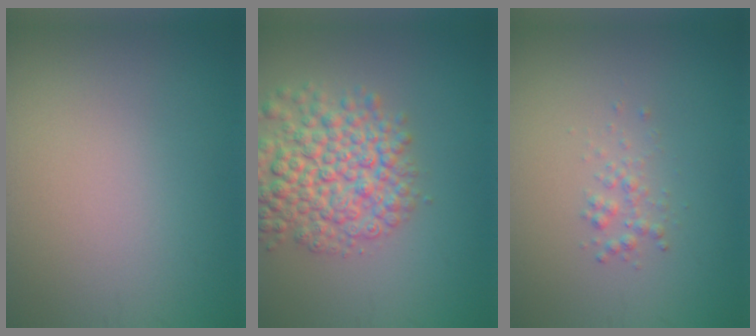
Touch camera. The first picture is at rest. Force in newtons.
{"total": 7.0, "press": 7.0, "slide": 0.2}
{"total": 1.1, "press": 1.1, "slide": 0.1}